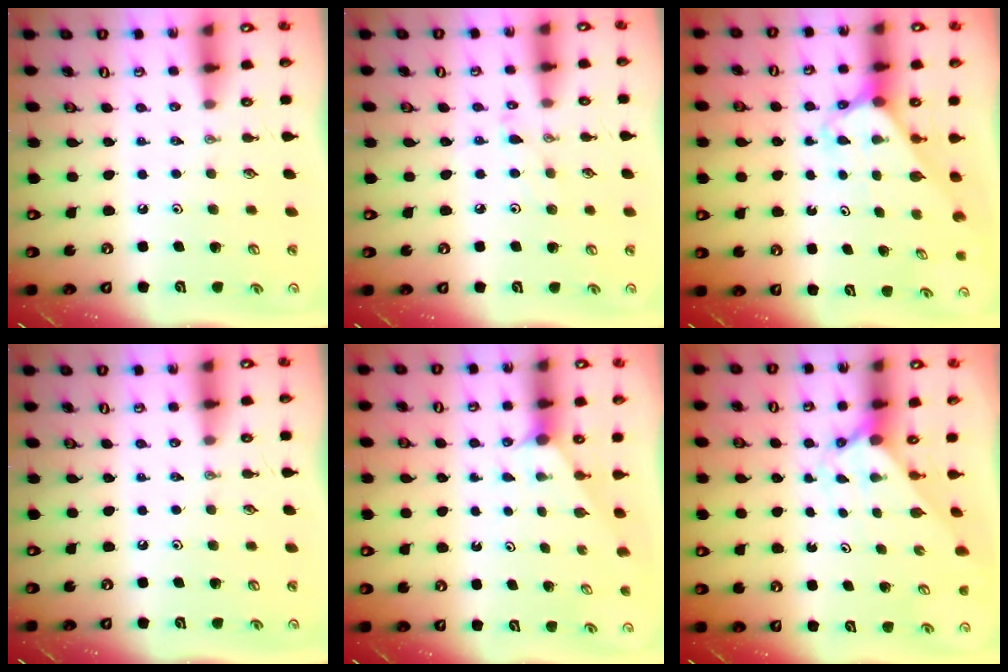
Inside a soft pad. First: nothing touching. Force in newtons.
{"total": 4.1, "press": 4.1, "slide": 0.4}
{"total": 2.6, "press": 2.6, "slide": 0.2}
{"total": 0.0}
{"total": 0.6, "press": 0.6, "slide": 0.1}
{"total": 2.0, "press": 2.0, "slide": 0.2}